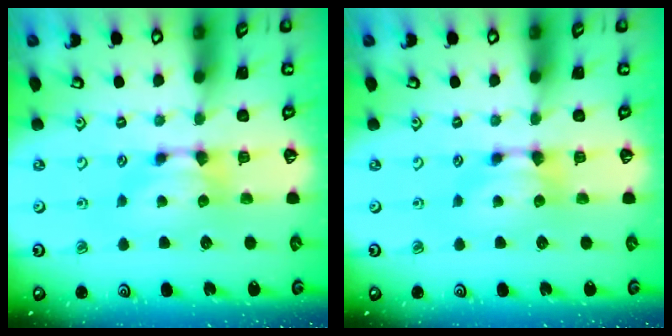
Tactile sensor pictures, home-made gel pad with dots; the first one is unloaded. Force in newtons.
{"total": 0.0}